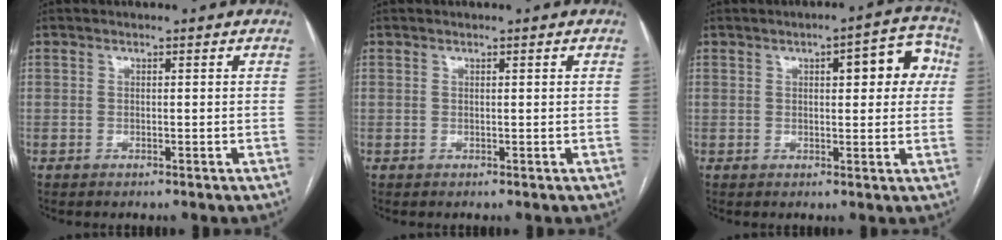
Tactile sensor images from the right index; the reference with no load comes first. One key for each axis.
{"total": 0.0}
{"total": 8.0, "fx": 2.0, "fy": 2.6, "fz": 7.3, "tx": -0.081, "ty": 0.026, "tz": 0.018}